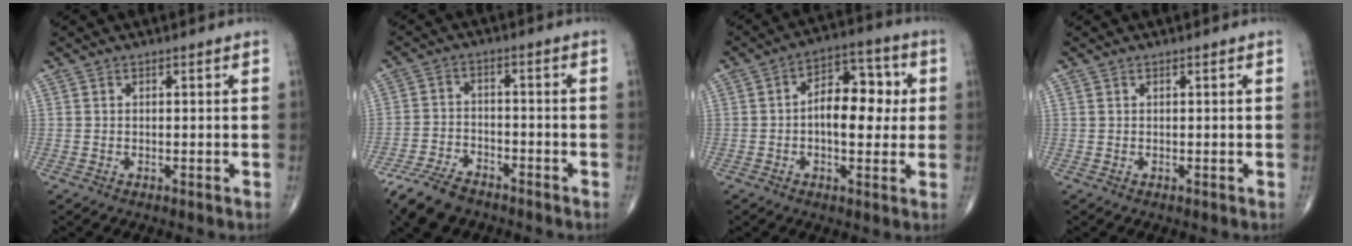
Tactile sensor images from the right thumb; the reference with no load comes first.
{"total": 8.9, "force": [-6.8, 4.1, 4.0], "torque": [-0.077, 0.019, -0.128]}
{"total": 11.1, "force": [0.4, 6.3, 9.1], "torque": [-0.111, 0.023, 0.002]}
{"total": 0.0}